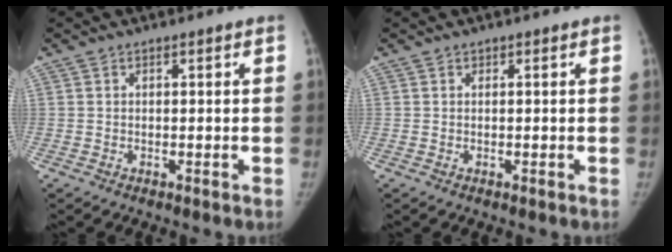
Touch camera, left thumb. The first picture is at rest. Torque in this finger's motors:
{"motor_torque": [0.00, 0.00, 0.15, -0.24, 0.00]}